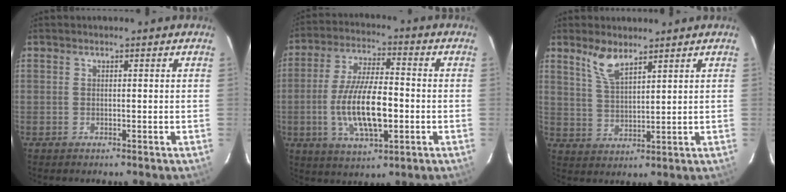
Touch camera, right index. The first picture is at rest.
{"total": 14.1, "force": [-2.9, 4.9, 12.9], "torque": [-0.257, -0.008, -0.047]}
{"total": 5.8, "force": [4.2, 1.8, 3.5], "torque": [-0.069, 0.001, 0.090]}